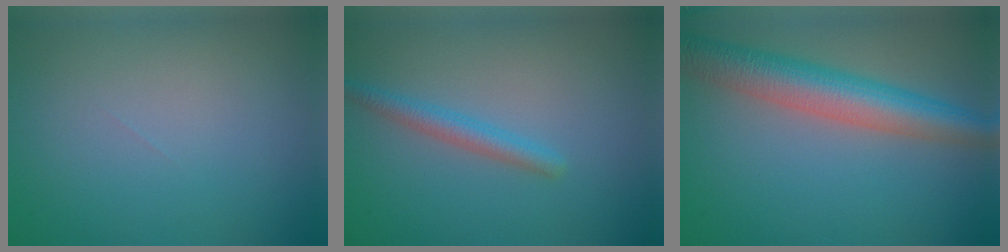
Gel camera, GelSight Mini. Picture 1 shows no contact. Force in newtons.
{"total": 2.1, "press": 2.1, "slide": 0.1}
{"total": 7.2, "press": 7.2, "slide": 0.3}